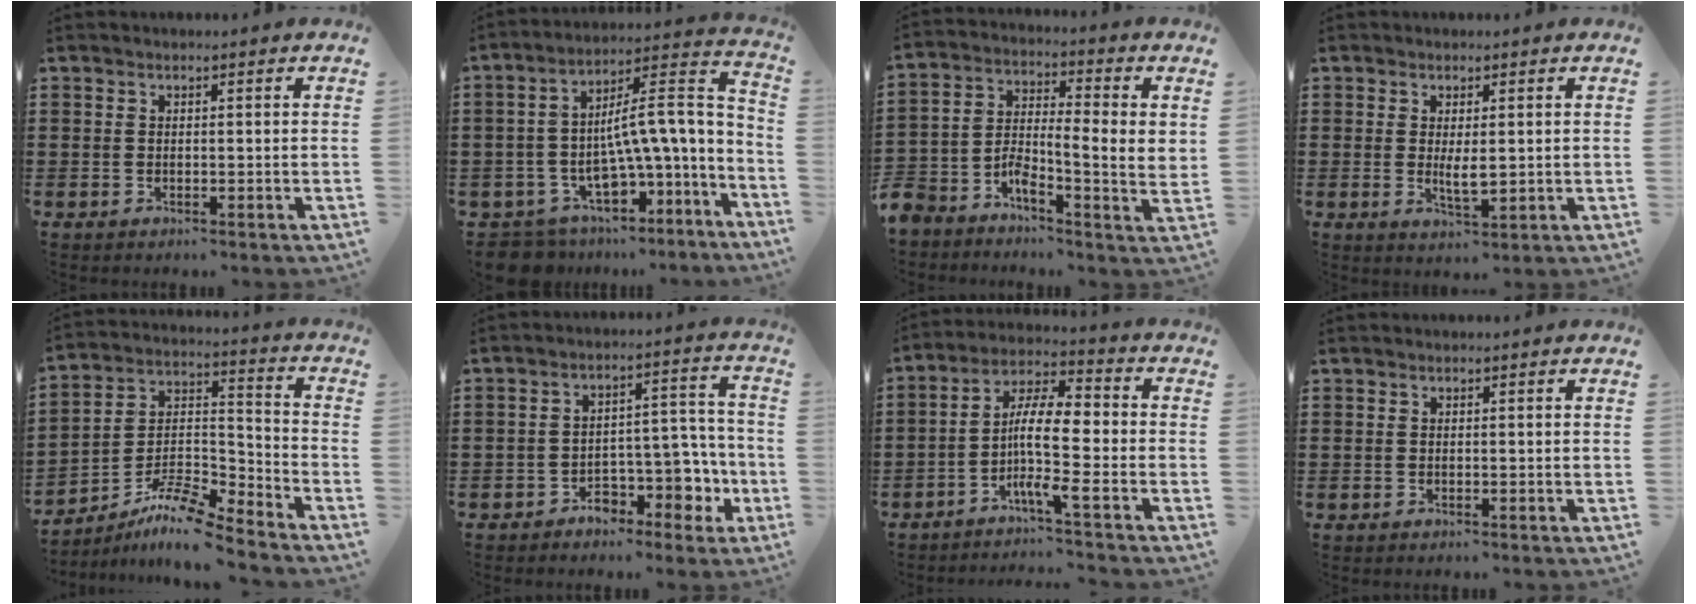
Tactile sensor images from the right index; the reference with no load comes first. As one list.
[{"total": 8.9, "force": [-3.0, 4.5, 7.1], "torque": [-0.119, -0.018, -0.052]}, {"total": 5.1, "force": [-1.9, 1.4, 4.5], "torque": [-0.104, -0.027, -0.041]}, {"total": 3.2, "force": [0.2, 1.0, 3.0], "torque": [-0.048, -0.003, 0.003]}, {"total": 8.7, "force": [-7.6, 1.5, 3.9], "torque": [-0.083, 0.010, -0.154]}, {"total": 7.0, "force": [-3.5, 4.7, 3.9], "torque": [-0.053, 0.011, -0.061]}, {"total": 9.4, "force": [-2.5, 2.0, 8.9], "torque": [-0.183, -0.008, -0.052]}, {"total": 0.0}]